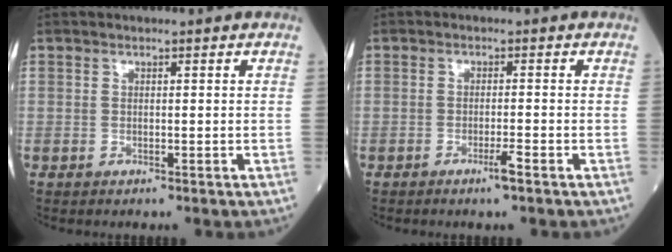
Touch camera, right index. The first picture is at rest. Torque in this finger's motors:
{"motor_torque": [0.84, -0.34, 0.43, 0.11]}